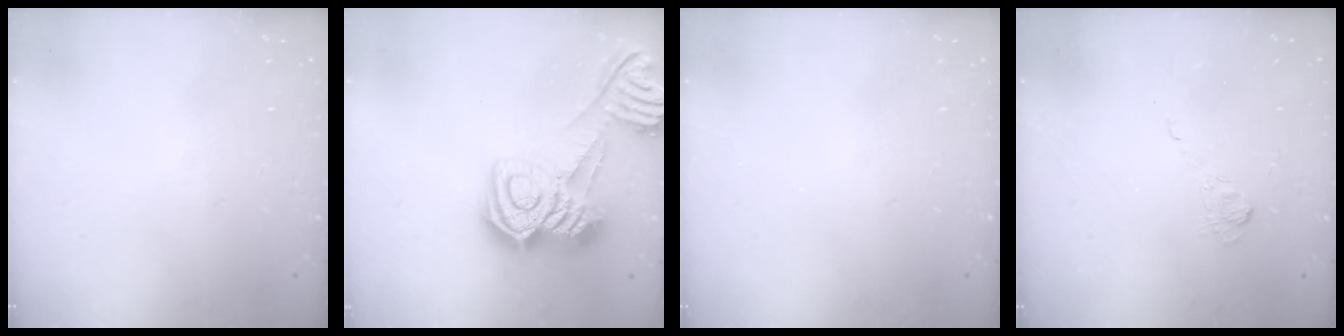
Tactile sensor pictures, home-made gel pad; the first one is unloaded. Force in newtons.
{"total": 16.8, "press": 16.8, "slide": 0.9}
{"total": 0.0}
{"total": 2.8, "press": 2.4, "slide": 1.4}